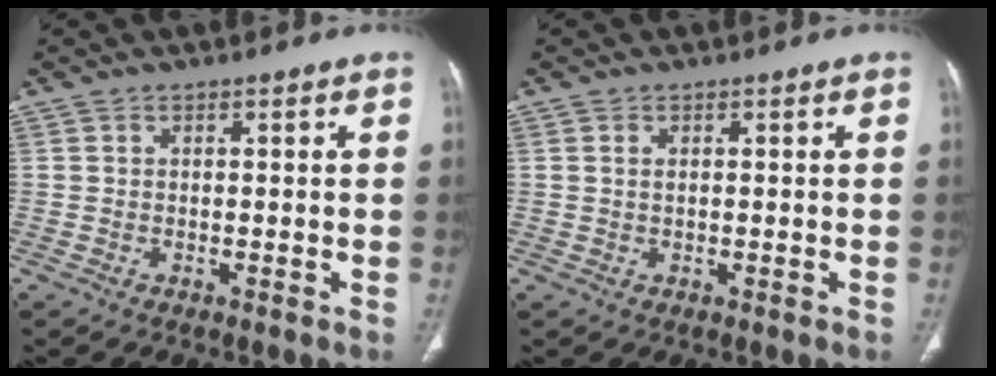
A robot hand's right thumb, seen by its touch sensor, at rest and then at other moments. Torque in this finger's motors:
{"motor_torque": [-0.07, -0.45, -0.34, 0.10, -0.08]}